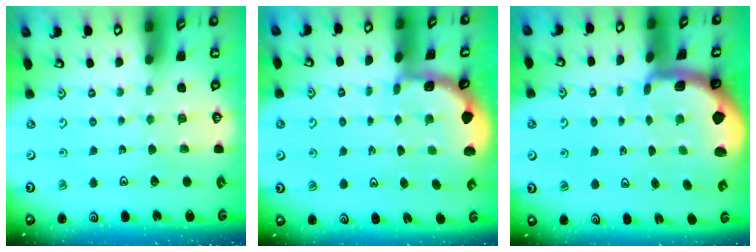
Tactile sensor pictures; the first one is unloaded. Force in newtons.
{"total": 1.9, "press": 1.9, "slide": 0.2}
{"total": 1.9, "press": 1.9, "slide": 0.4}